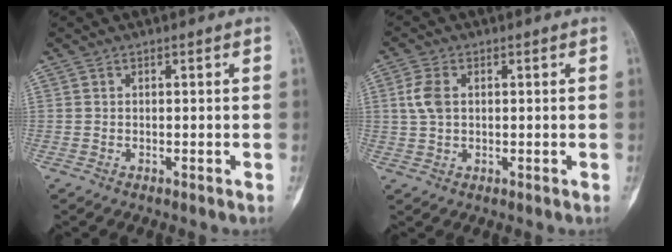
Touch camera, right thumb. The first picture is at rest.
{"total": 4.5, "force": [0.8, 2.9, 3.4], "torque": [-0.079, 0.005, 0.015]}